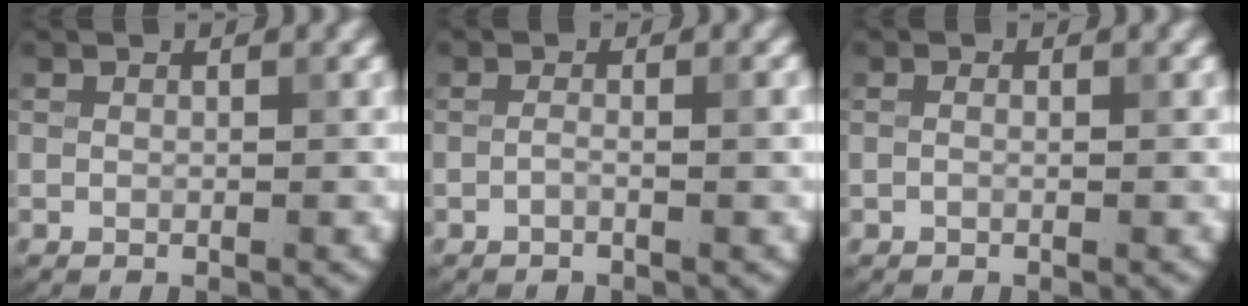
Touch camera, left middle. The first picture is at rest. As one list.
[{"total": 1.4, "force": [-0.5, 0.3, 1.3], "torque": [-0.020, 0.000, -0.013]}, {"total": 0.7, "force": [0.1, 0.4, 0.6], "torque": [-0.007, -0.010, -0.007]}]